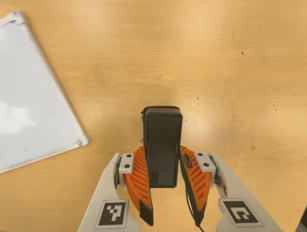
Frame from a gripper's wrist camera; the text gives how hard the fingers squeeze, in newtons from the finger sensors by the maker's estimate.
{"total": 4.9, "left": 3.3, "right": 6.5}